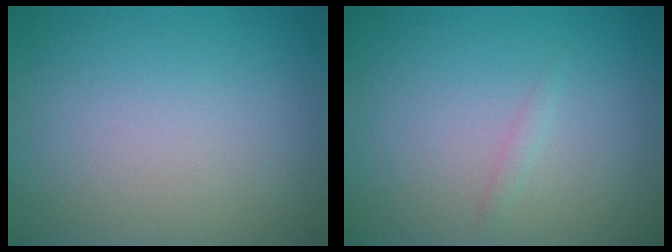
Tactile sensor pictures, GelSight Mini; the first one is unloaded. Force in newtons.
{"total": 0.6, "press": 0.6, "slide": 0.1}